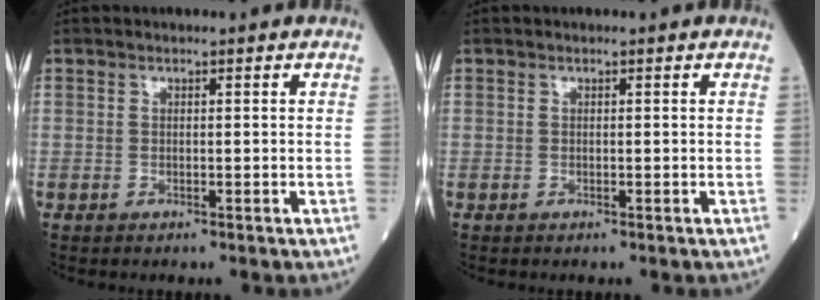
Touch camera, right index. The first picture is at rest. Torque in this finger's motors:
{"motor_torque": [0.02, -0.02, 0.00, 0.01]}